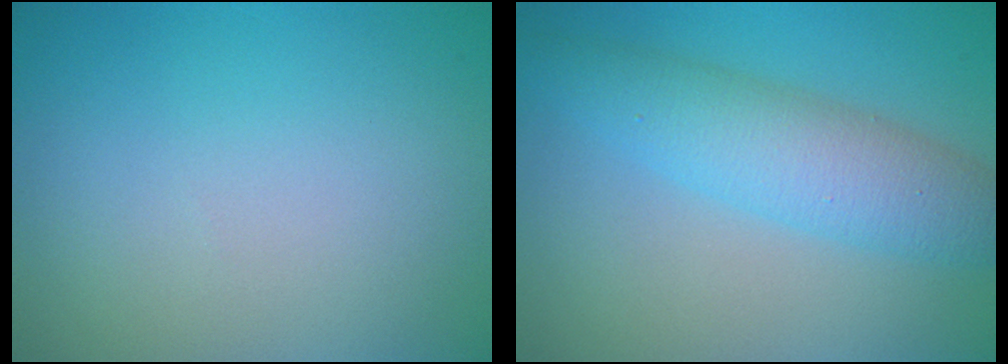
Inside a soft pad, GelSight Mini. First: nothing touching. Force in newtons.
{"total": 5.2, "press": 5.2, "slide": 0.2}